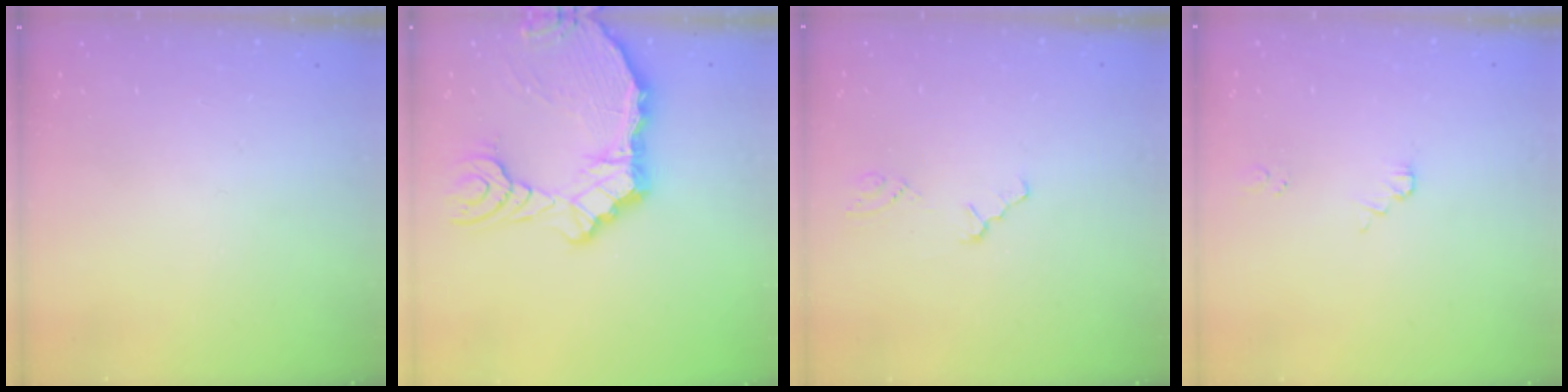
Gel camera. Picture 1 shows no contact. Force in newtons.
{"total": 16.1, "press": 15.6, "slide": 4.1}
{"total": 0.5, "press": 0.5, "slide": 0.1}
{"total": 1.7, "press": 1.7, "slide": 0.3}